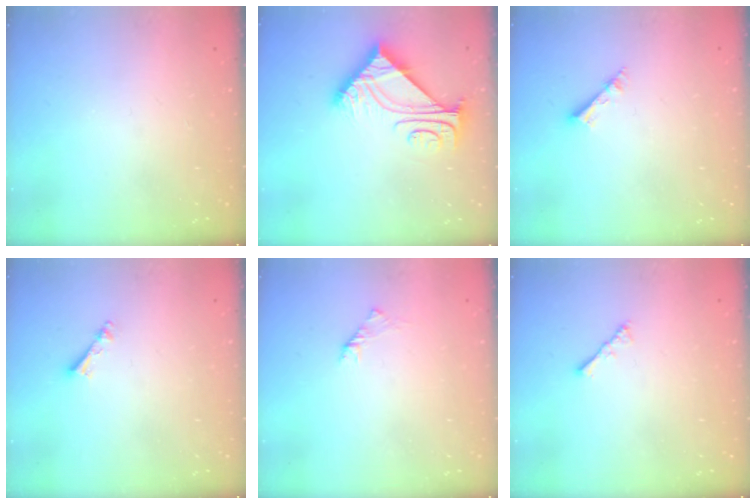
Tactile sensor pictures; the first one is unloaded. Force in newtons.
{"total": 7.5, "press": 7.5, "slide": 0.5}
{"total": 2.6, "press": 2.5, "slide": 0.2}
{"total": 3.3, "press": 3.3, "slide": 0.1}
{"total": 2.0, "press": 1.9, "slide": 0.6}
{"total": 2.2, "press": 2.1, "slide": 0.5}